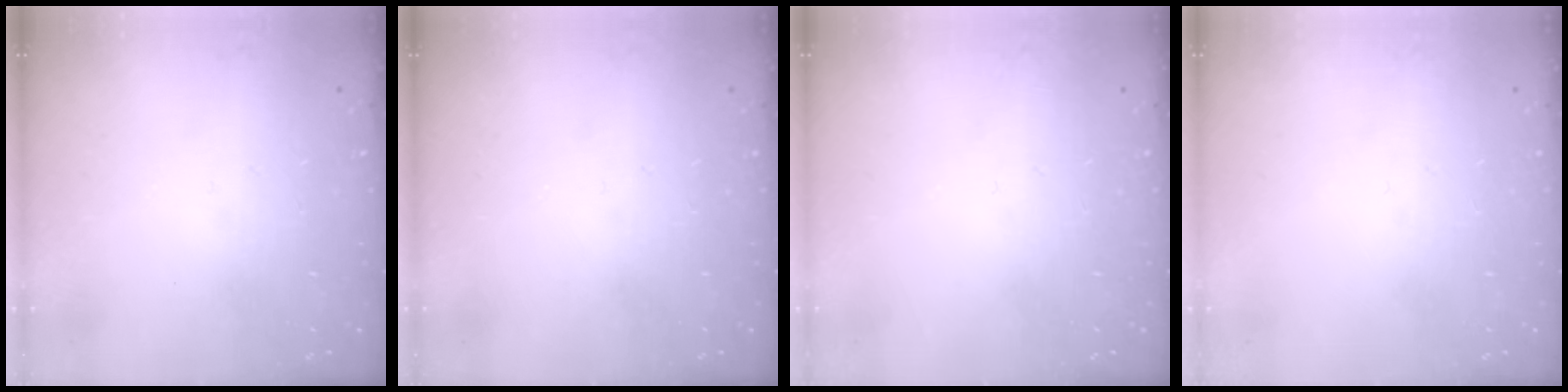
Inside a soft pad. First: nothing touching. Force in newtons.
{"total": 0.0}
{"total": 0.0}
{"total": 0.0}